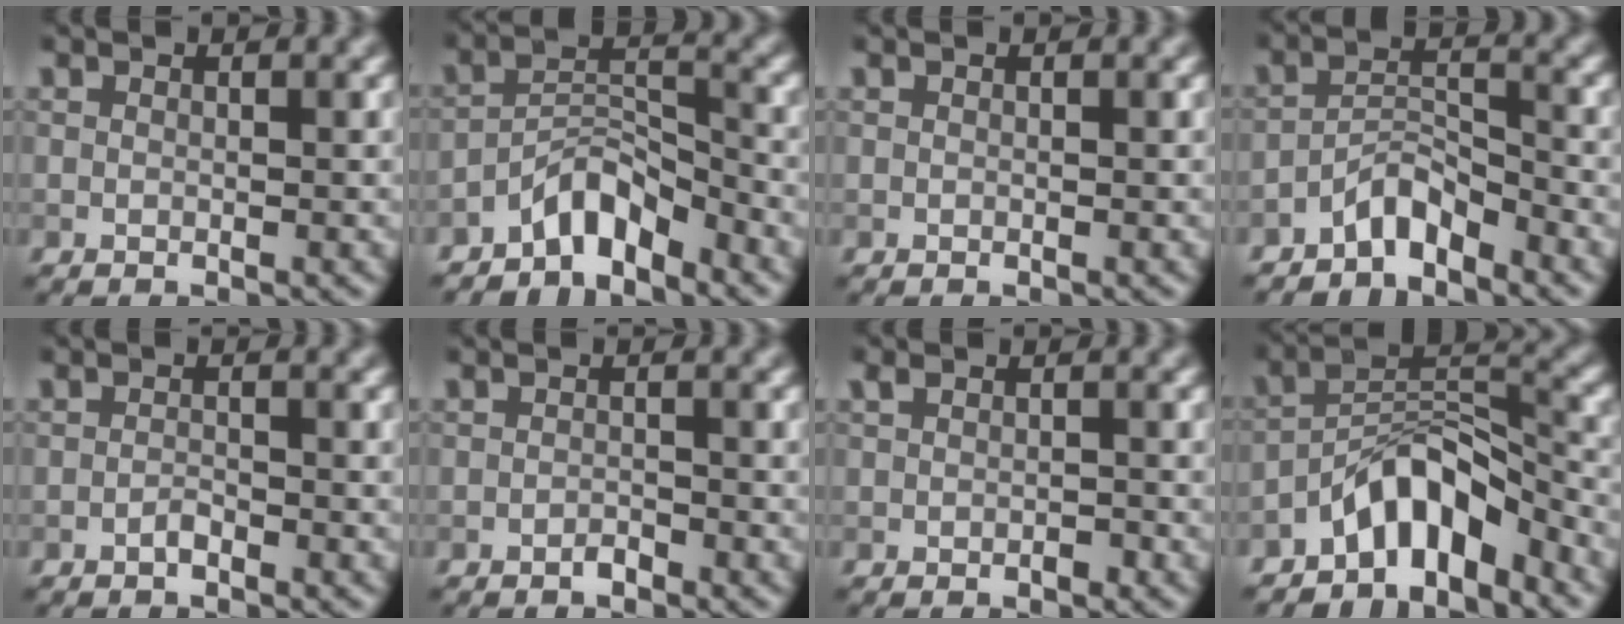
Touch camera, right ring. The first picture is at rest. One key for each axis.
{"total": 4.0, "fx": -3.3, "fy": 1.2, "fz": 1.9, "tx": -0.028, "ty": 0.018, "tz": -0.067}
{"total": 0.0}
{"total": 3.0, "fx": -2.6, "fy": 0.8, "fz": 1.3, "tx": -0.021, "ty": 0.016, "tz": -0.053}
{"total": 0.8, "fx": -0.6, "fy": 0.2, "fz": 0.5, "tx": -0.010, "ty": 0.003, "tz": -0.013}
{"total": 0.8, "fx": -0.7, "fy": 0.3, "fz": 0.3, "tx": -0.006, "ty": 0.002, "tz": -0.013}
{"total": 1.1, "fx": -0.1, "fy": 0.7, "fz": 0.8, "tx": -0.014, "ty": -0.002, "tz": -0.002}
{"total": 5.9, "fx": -4.3, "fy": 2.2, "fz": 3.3, "tx": -0.041, "ty": 0.015, "tz": -0.082}